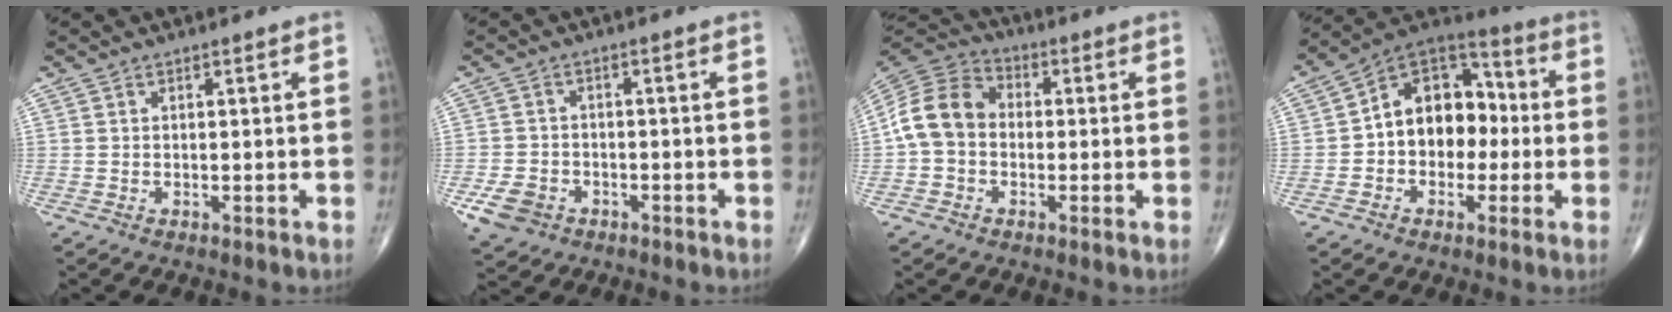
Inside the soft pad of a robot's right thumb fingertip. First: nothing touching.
{"total": 5.6, "force": [-2.7, 4.3, 2.3], "torque": [-0.042, 0.011, -0.043]}
{"total": 11.1, "force": [-0.8, 8.7, 6.8], "torque": [-0.120, 0.034, -0.029]}
{"total": 14.4, "force": [-0.5, 10.4, 9.9], "torque": [-0.109, 0.044, -0.022]}